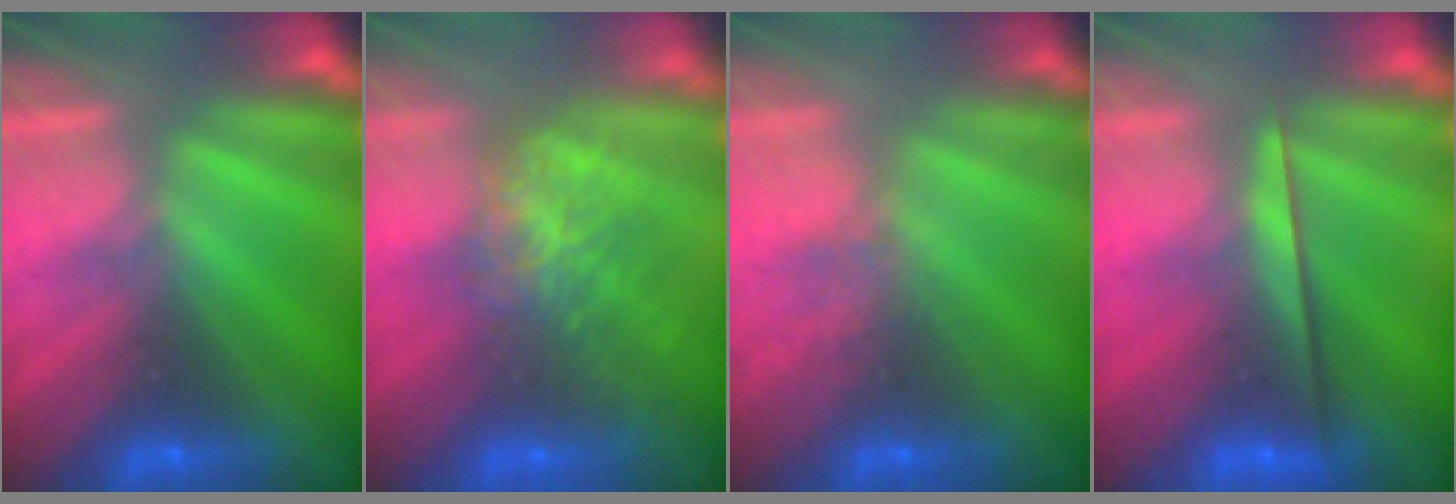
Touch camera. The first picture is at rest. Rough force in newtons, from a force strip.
{"total": 9.0}
{"total": 2.4}
{"total": 2.4}